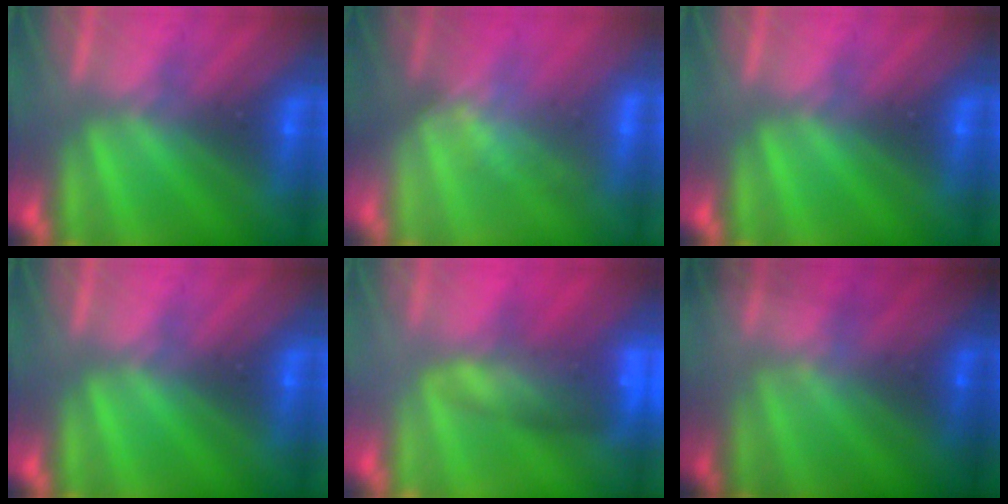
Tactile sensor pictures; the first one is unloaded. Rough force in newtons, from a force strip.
{"total": 1.7}
{"total": 0.0}
{"total": 0.0}
{"total": 7.6}
{"total": 1.5}